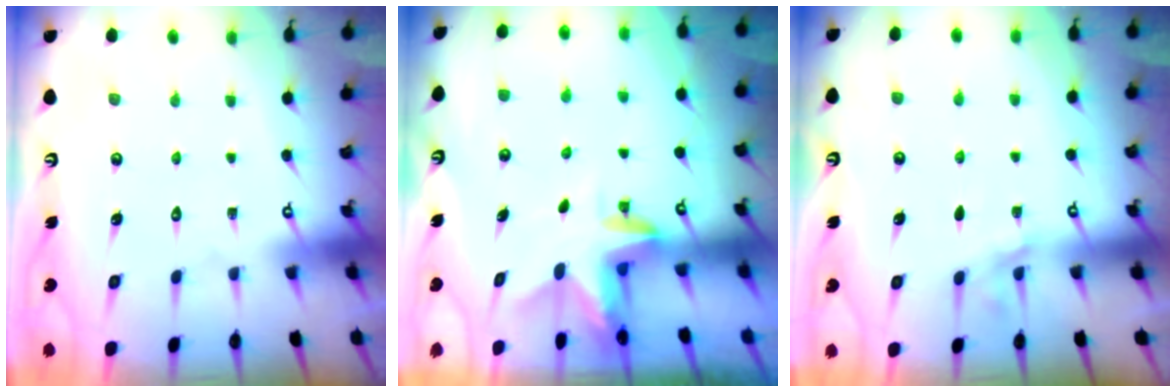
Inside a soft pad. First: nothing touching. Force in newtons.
{"total": 2.7, "press": 2.7, "slide": 0.1}
{"total": 3.0, "press": 3.0, "slide": 0.4}